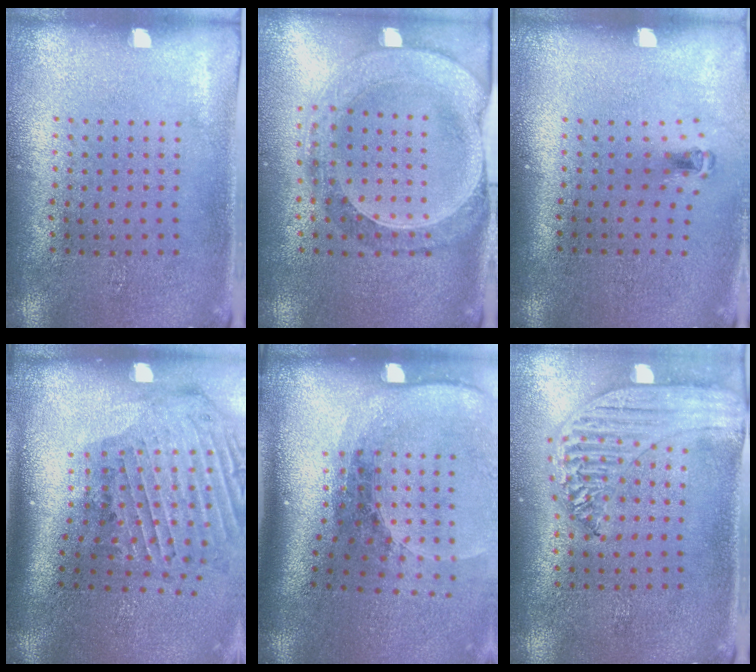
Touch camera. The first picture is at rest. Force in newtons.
{"total": 1.4, "press": 1.4, "slide": 0.3}
{"total": 0.7, "press": 0.4, "slide": 0.6}
{"total": 2.9, "press": 2.1, "slide": 2.0}
{"total": 2.6, "press": 1.8, "slide": 1.8}
{"total": 1.8, "press": 1.7, "slide": 0.6}